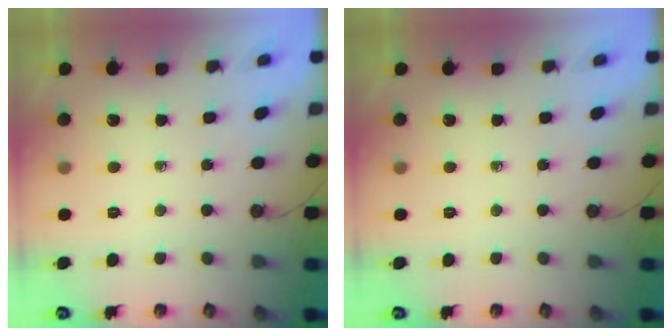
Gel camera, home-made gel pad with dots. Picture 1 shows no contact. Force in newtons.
{"total": 0.0}